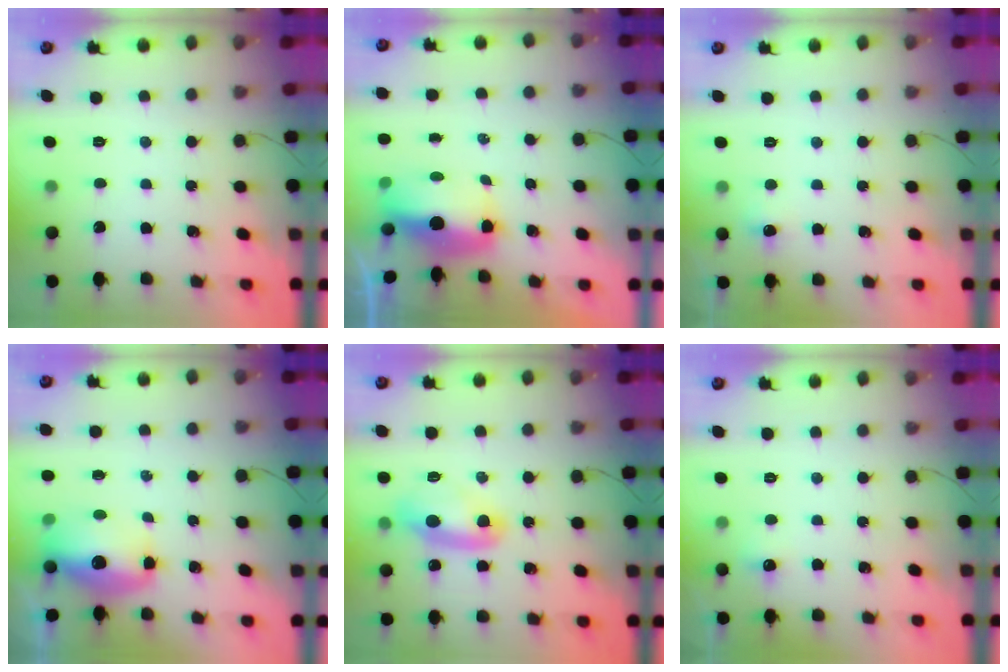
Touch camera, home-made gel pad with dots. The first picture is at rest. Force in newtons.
{"total": 8.9, "press": 8.7, "slide": 2.0}
{"total": 4.6, "press": 4.4, "slide": 1.2}
{"total": 11.3, "press": 11.0, "slide": 2.5}
{"total": 9.8, "press": 9.7, "slide": 1.3}
{"total": 4.3, "press": 4.1, "slide": 1.2}